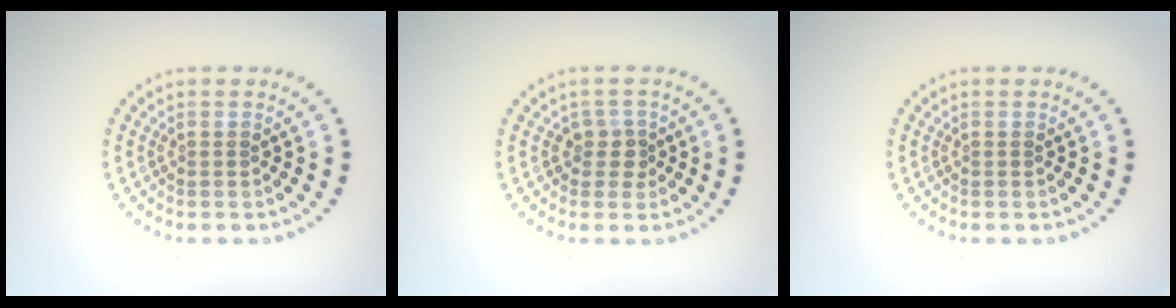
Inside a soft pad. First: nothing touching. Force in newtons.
{"total": 1.8, "press": 1.4, "slide": 1.1}
{"total": 0.0}